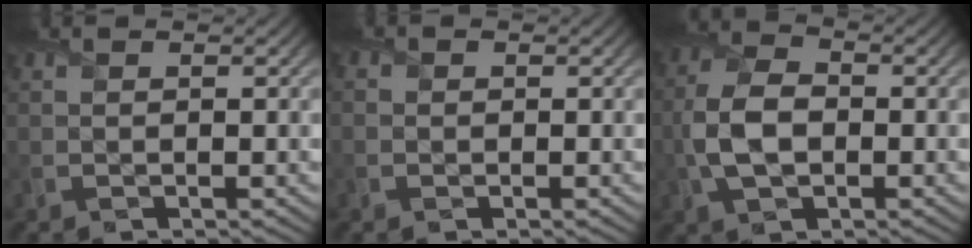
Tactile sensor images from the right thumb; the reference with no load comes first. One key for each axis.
{"total": 1.1, "fx": -0.1, "fy": 1.1, "fz": 0.4, "tx": -0.010, "ty": -0.003, "tz": -0.007}
{"total": 6.8, "fx": -1.1, "fy": 4.2, "fz": 5.2, "tx": -0.128, "ty": -0.003, "tz": -0.025}